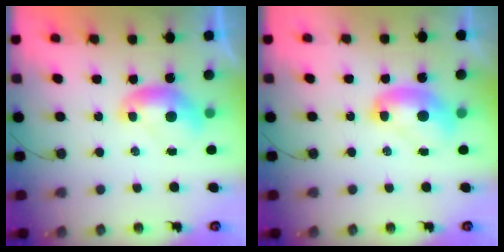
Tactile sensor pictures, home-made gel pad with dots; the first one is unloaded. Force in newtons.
{"total": 2.5, "press": 2.5, "slide": 0.2}